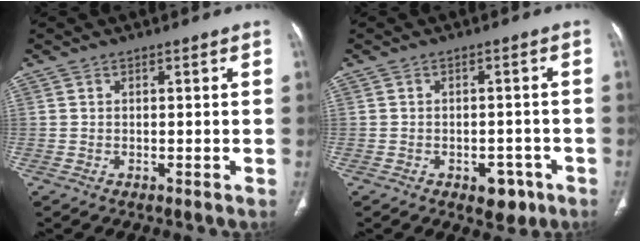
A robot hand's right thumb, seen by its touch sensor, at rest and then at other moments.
{"total": 4.6, "force": [-2.4, 2.9, 2.6], "torque": [-0.014, 0.015, -0.026]}